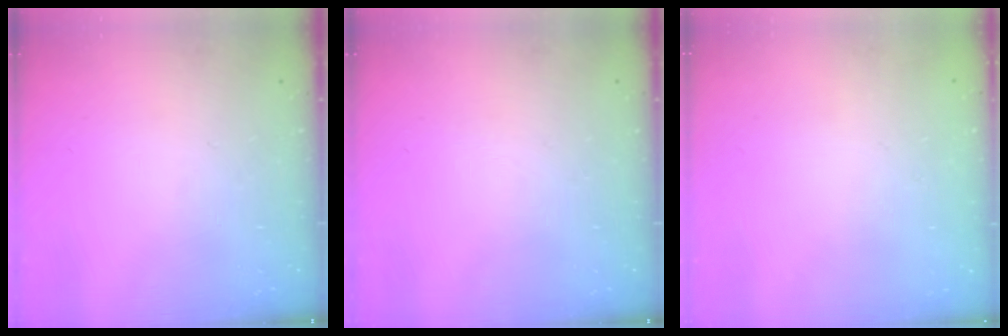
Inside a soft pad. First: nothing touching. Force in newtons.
{"total": 0.0}
{"total": 1.7, "press": 1.7, "slide": 0.2}